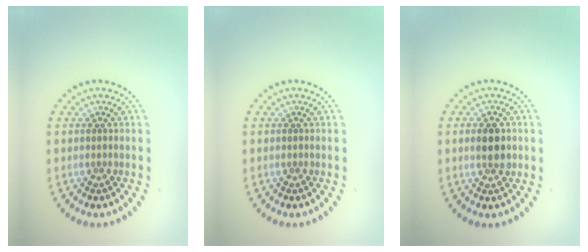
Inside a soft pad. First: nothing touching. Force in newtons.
{"total": 0.0}
{"total": 2.8, "press": 2.8, "slide": 0.2}